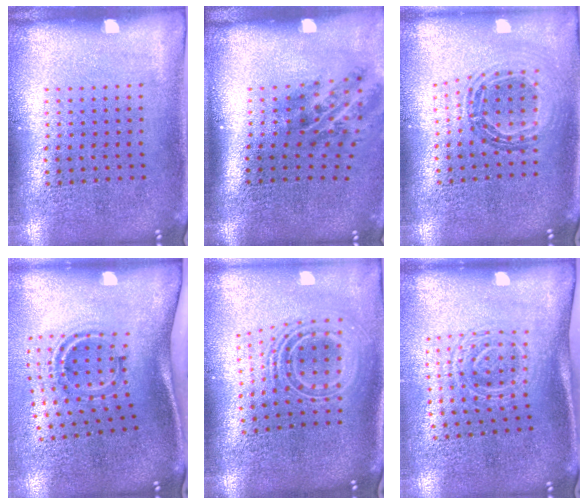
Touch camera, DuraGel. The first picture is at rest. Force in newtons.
{"total": 1.9, "press": 1.2, "slide": 1.5}
{"total": 0.9, "press": 0.9, "slide": 0.1}
{"total": 1.5, "press": 1.1, "slide": 1.0}
{"total": 2.5, "press": 1.8, "slide": 1.8}
{"total": 1.6, "press": 1.2, "slide": 1.1}